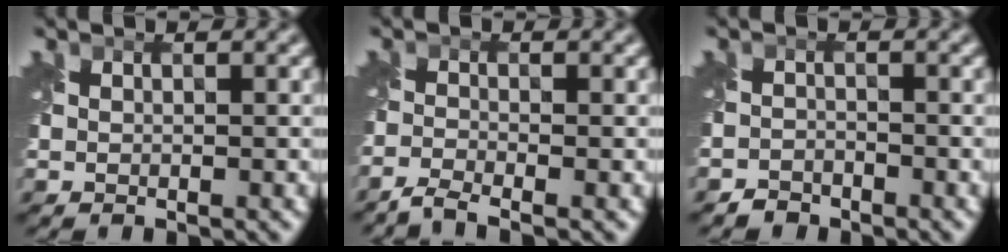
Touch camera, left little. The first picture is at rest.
{"total": 2.1, "force": [-1.9, 0.1, 0.9], "torque": [-0.022, -0.011, -0.053]}
{"total": 1.6, "force": [-1.5, 0.6, -0.2], "torque": [0.008, 0.001, -0.033]}